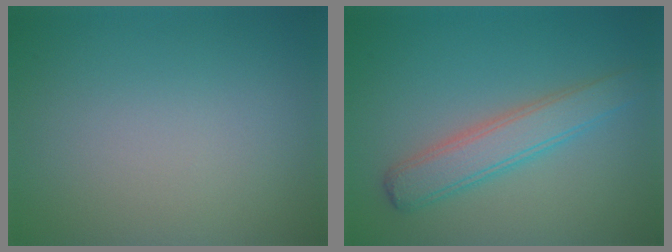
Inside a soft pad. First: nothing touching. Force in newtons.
{"total": 3.8, "press": 3.8, "slide": 0.1}